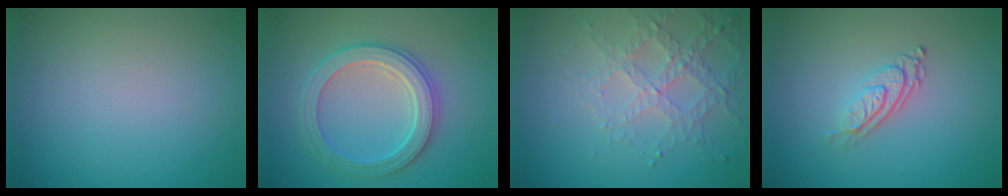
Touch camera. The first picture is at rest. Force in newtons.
{"total": 3.9, "press": 3.8, "slide": 0.9}
{"total": 3.2, "press": 3.0, "slide": 1.0}
{"total": 3.1, "press": 2.0, "slide": 2.4}